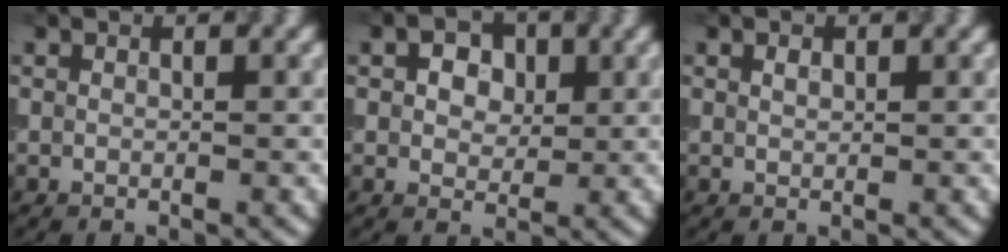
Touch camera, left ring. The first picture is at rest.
{"total": 3.3, "force": [1.0, 2.4, 2.1], "torque": [-0.031, 0.005, 0.008]}
{"total": 0.6, "force": [0.3, 0.4, 0.4], "torque": [-0.008, 0.001, 0.006]}